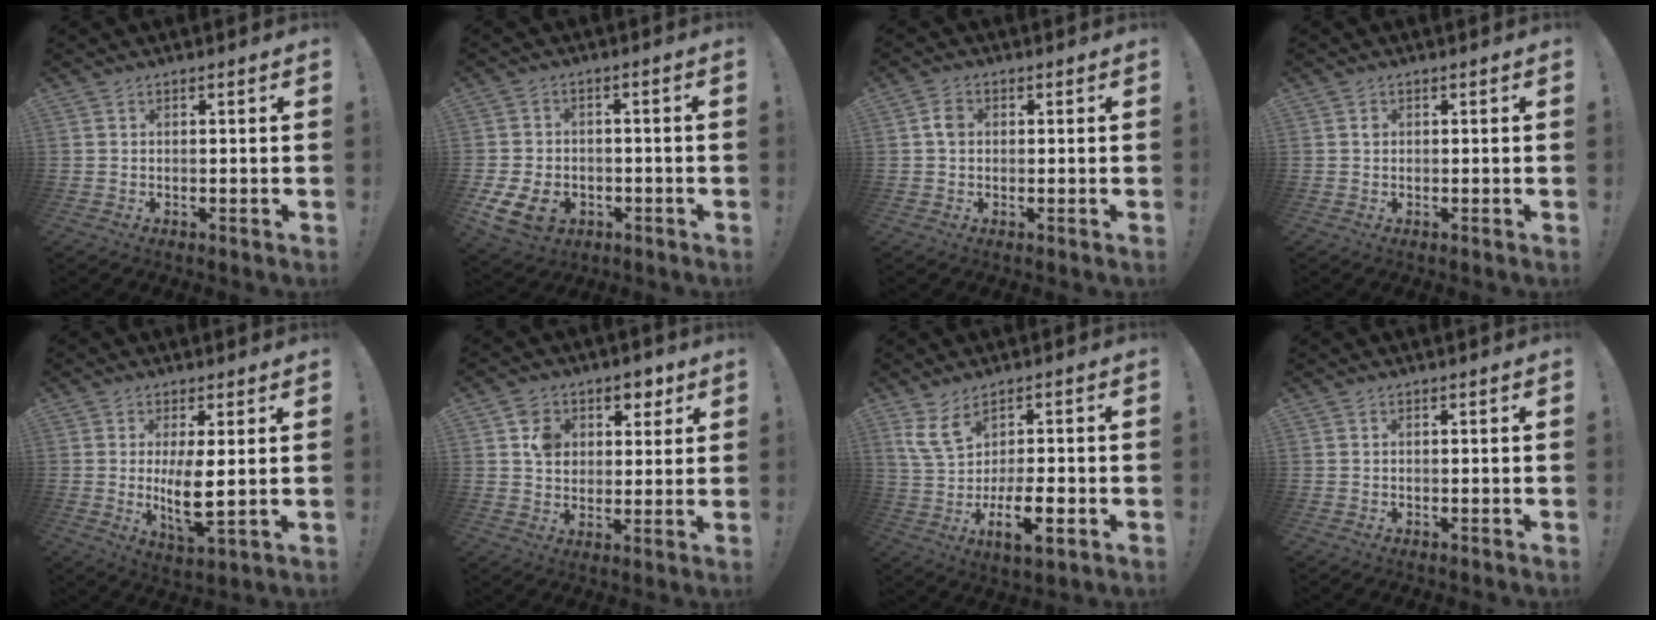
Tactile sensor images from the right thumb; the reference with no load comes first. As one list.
[{"total": 10.7, "force": [-3.7, 7.8, 6.4], "torque": [-0.119, 0.021, -0.065]}, {"total": 2.8, "force": [0.0, 2.1, 1.9], "torque": [-0.028, 0.005, -0.003]}, {"total": 0.7, "force": [0.1, 0.6, 0.2], "torque": [-0.012, 0.005, 0.004]}, {"total": 8.4, "force": [0.8, 2.2, 8.0], "torque": [-0.138, -0.023, 0.013]}, {"total": 8.8, "force": [4.0, 7.4, 2.4], "torque": [-0.030, -0.027, 0.076]}, {"total": 11.9, "force": [-0.6, 4.4, 11.1], "torque": [-0.205, -0.011, -0.012]}, {"total": 0.0}]